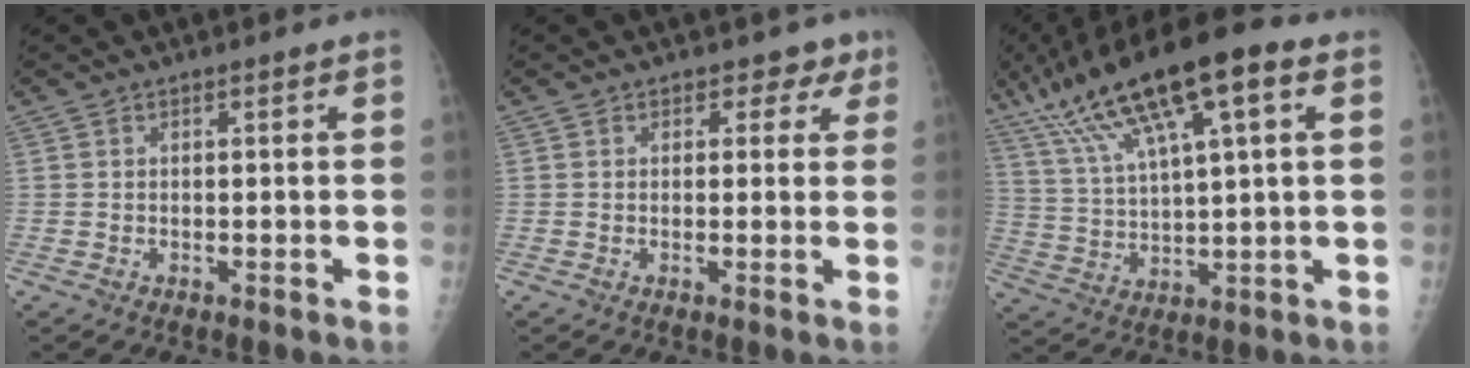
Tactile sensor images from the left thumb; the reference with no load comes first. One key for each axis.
{"total": 3.3, "fx": 2.0, "fy": 2.5, "fz": 0.6, "tx": 0.027, "ty": -0.006, "tz": 0.016}
{"total": 20.6, "fx": 10.0, "fy": 5.6, "fz": 17.1, "tx": -0.310, "ty": 0.015, "tz": 0.177}